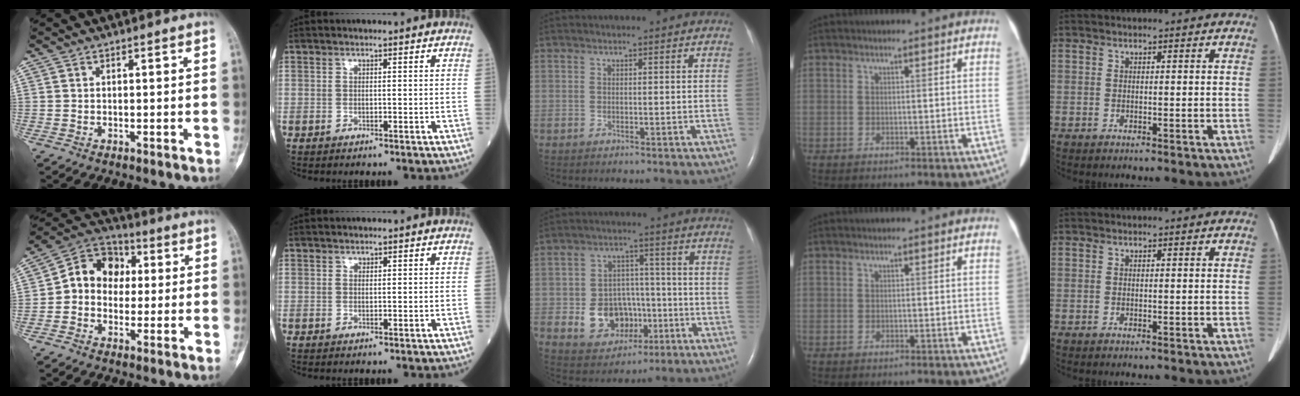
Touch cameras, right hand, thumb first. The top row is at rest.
{"thumb": {"total": 10.7, "force": [0.7, 8.9, 5.9], "torque": [-0.061, 0.028, -0.005]}, "middle": {"total": 9.6, "force": [-2.5, 7.6, 5.4], "torque": [-0.097, 0.020, -0.027]}}